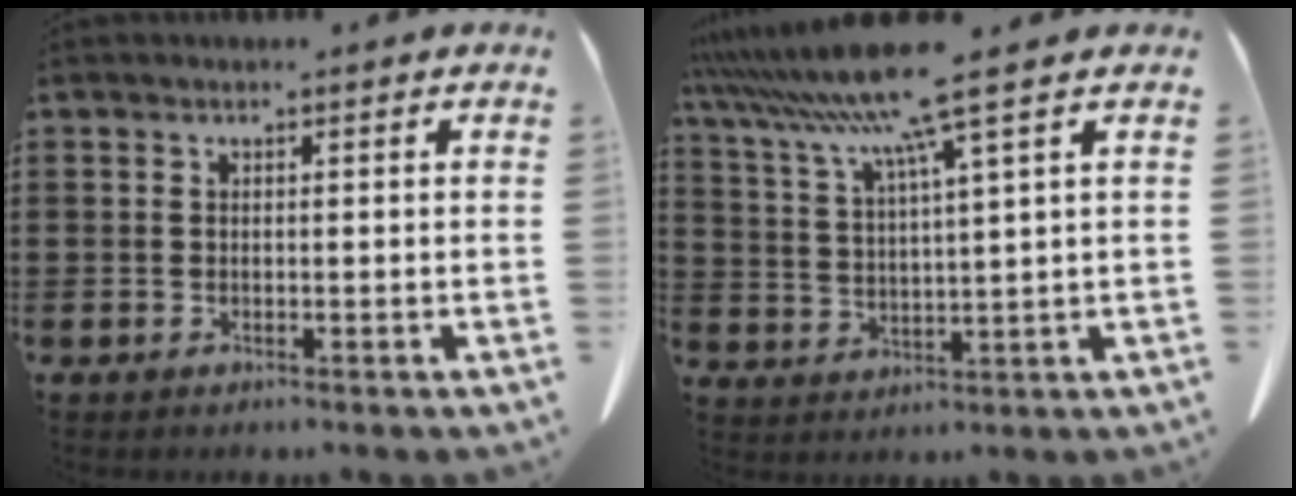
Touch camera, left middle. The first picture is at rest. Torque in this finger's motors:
{"motor_torque": [1.07, -1.07, 1.06, 0.21]}